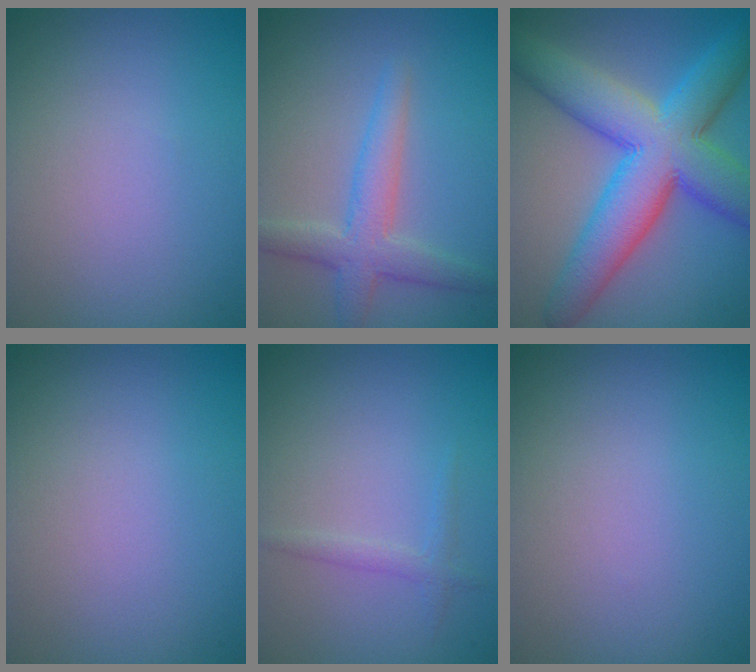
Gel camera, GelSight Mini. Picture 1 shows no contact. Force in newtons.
{"total": 3.7, "press": 3.7, "slide": 0.1}
{"total": 11.5, "press": 11.5, "slide": 0.5}
{"total": 0.0}
{"total": 1.2, "press": 1.2, "slide": 0.1}
{"total": 0.0}